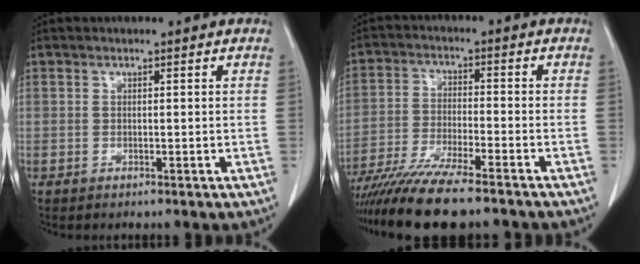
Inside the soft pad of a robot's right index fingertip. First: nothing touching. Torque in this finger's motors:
{"motor_torque": [1.02, -1.11, 0.94, 0.21]}